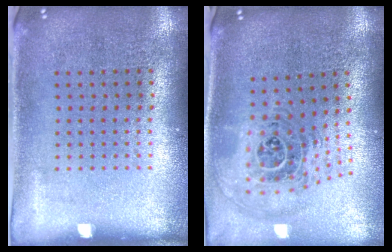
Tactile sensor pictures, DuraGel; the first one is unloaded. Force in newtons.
{"total": 1.7, "press": 1.4, "slide": 0.9}